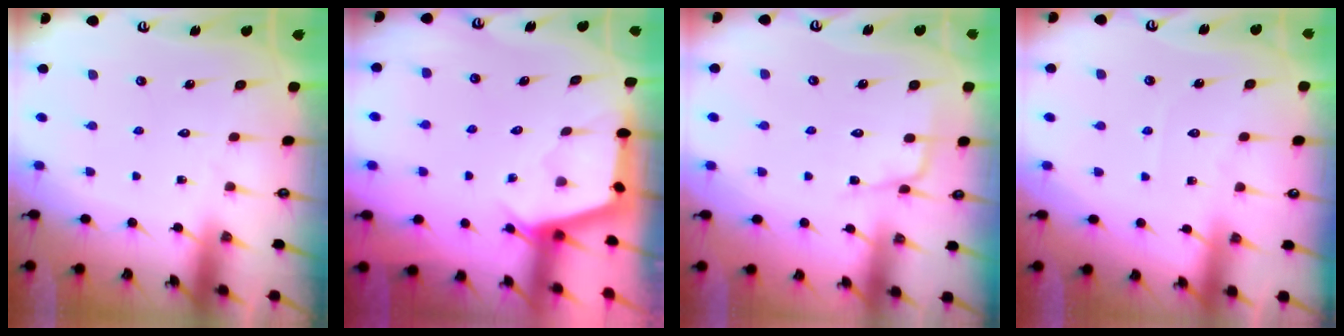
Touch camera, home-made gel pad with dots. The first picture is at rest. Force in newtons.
{"total": 2.6, "press": 2.6, "slide": 0.3}
{"total": 2.4, "press": 2.4, "slide": 0.4}
{"total": 2.3, "press": 2.3, "slide": 0.3}